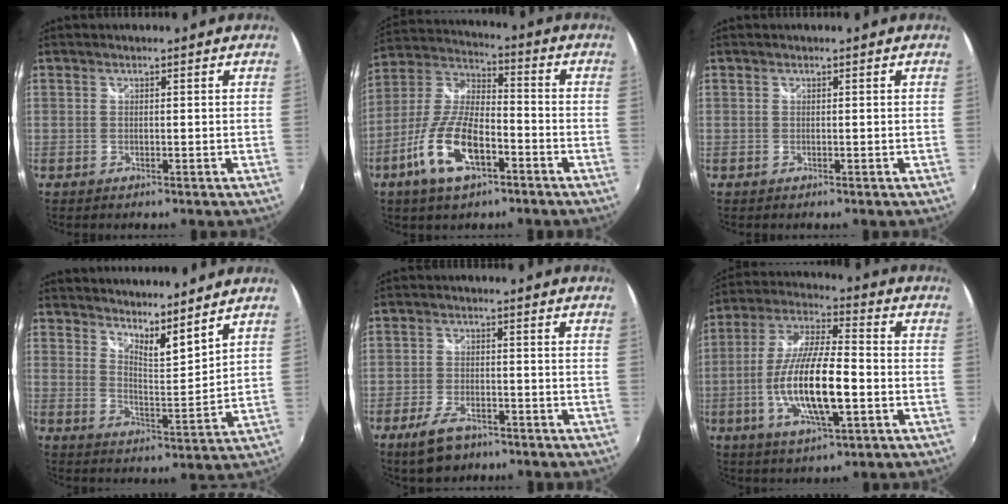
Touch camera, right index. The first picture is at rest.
{"total": 14.4, "force": [-6.9, 5.7, 11.3], "torque": [-0.245, -0.008, -0.131]}
{"total": 0.0}
{"total": 7.7, "force": [6.8, 0.8, 3.4], "torque": [-0.047, -0.015, 0.105]}
{"total": 7.1, "force": [-4.9, 3.5, 3.8], "torque": [-0.099, -0.007, -0.085]}
{"total": 16.4, "force": [-4.2, 4.3, 15.3], "torque": [-0.306, -0.010, -0.077]}